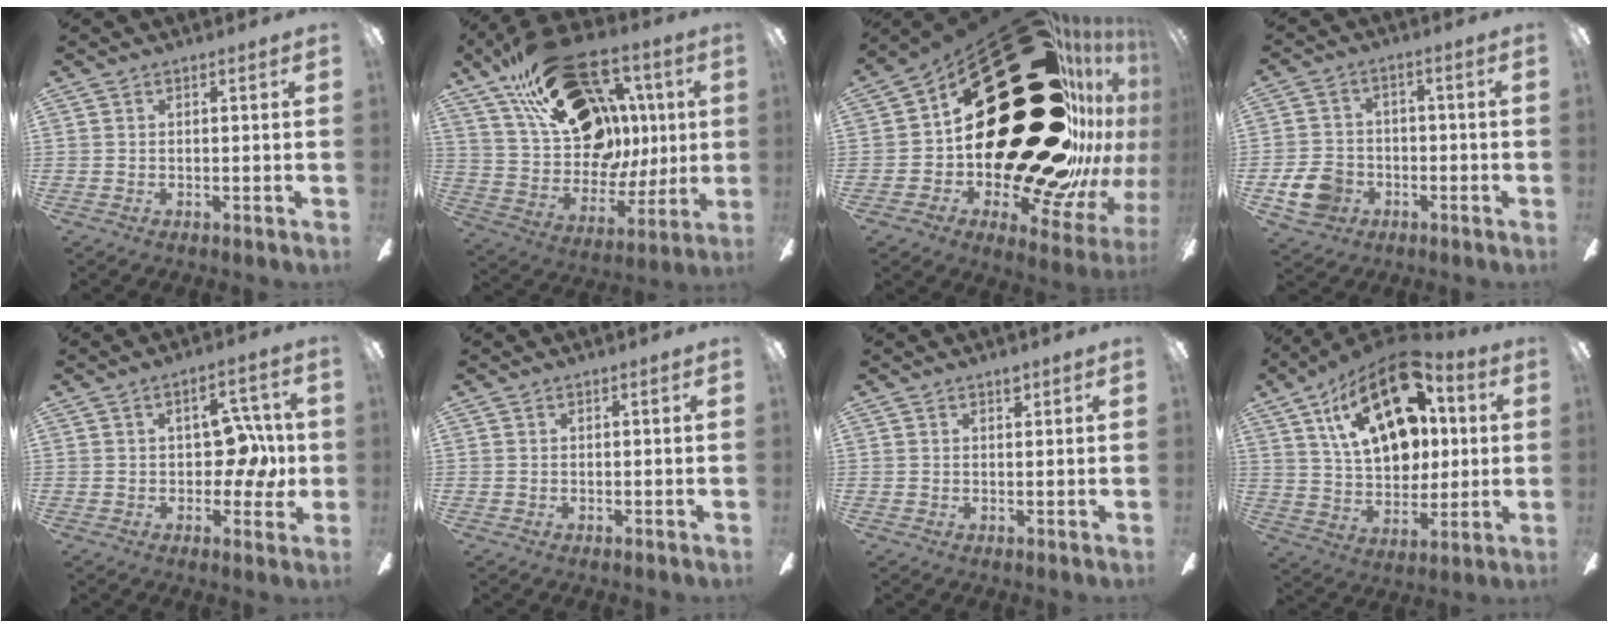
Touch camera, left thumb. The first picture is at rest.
{"total": 27.2, "force": [11.8, 17.8, 16.8], "torque": [-0.283, -0.046, 0.235]}
{"total": 52.6, "force": [17.2, 26.8, 41.9], "torque": [-0.514, -0.173, 0.406]}
{"total": 9.0, "force": [-3.5, 7.1, 4.3], "torque": [-0.108, 0.020, -0.066]}
{"total": 10.9, "force": [0.9, 6.5, 8.7], "torque": [-0.117, 0.010, 0.015]}
{"total": 0.0}
{"total": 1.5, "force": [1.1, 0.7, 0.7], "torque": [0.000, -0.006, 0.018]}
{"total": 24.2, "force": [11.0, 14.1, 16.3], "torque": [-0.273, -0.050, 0.189]}